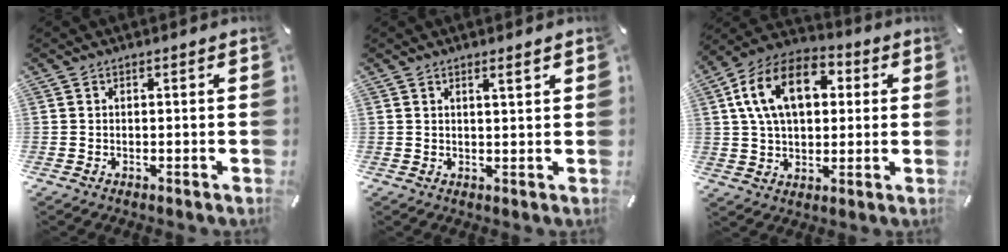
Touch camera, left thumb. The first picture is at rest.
{"total": 2.1, "force": [1.5, 0.1, 1.5], "torque": [-0.030, 0.000, 0.025]}
{"total": 16.0, "force": [4.3, 10.7, 11.2], "torque": [-0.224, 0.012, 0.073]}